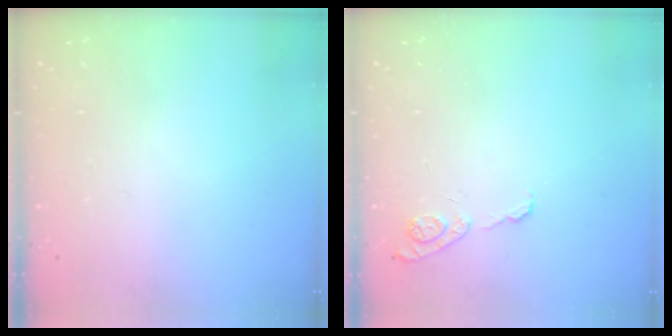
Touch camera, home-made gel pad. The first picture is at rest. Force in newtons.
{"total": 7.6, "press": 7.5, "slide": 0.8}